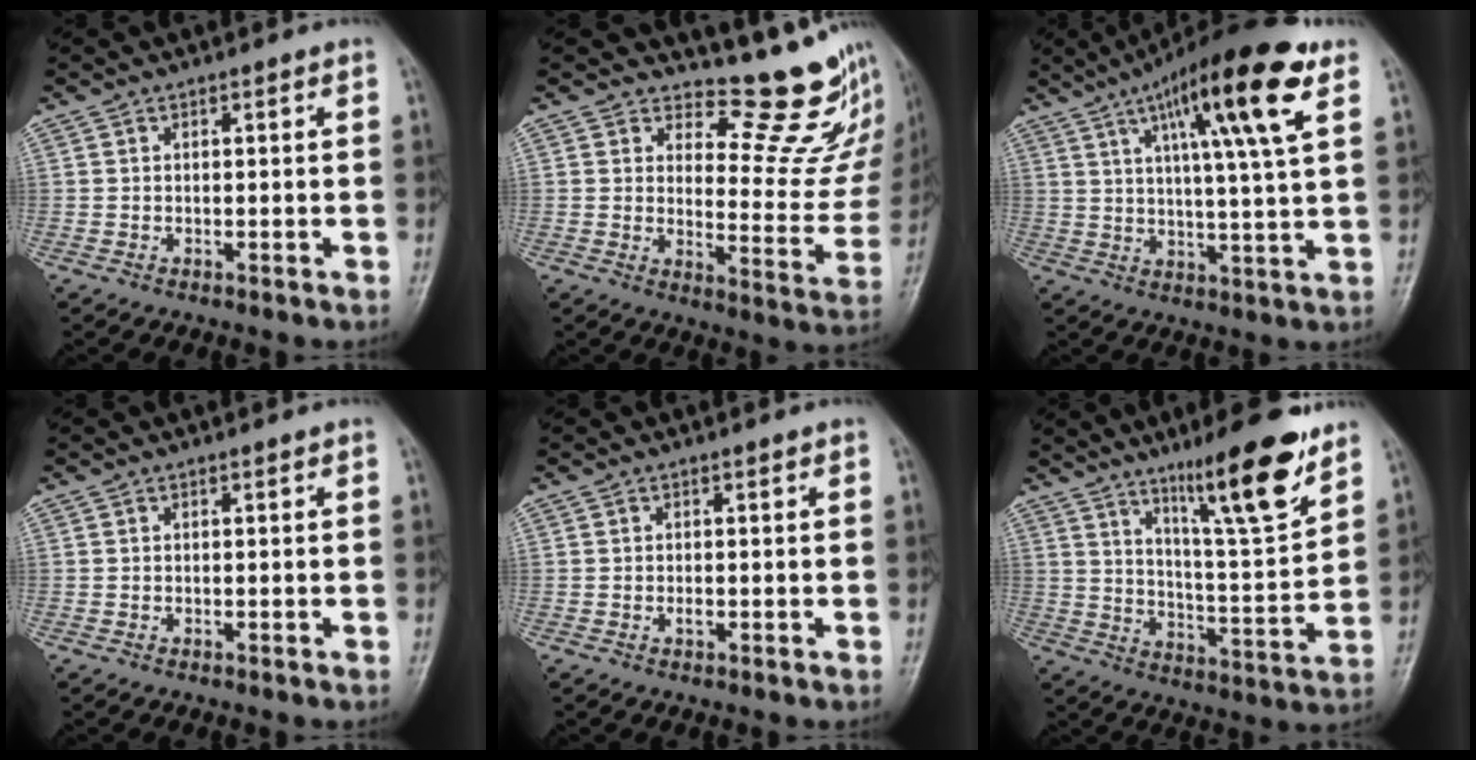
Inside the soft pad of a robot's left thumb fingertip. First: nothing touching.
{"total": 14.6, "force": [13.2, 4.4, 4.5], "torque": [-0.011, -0.148, 0.156]}
{"total": 17.8, "force": [8.3, 2.6, 15.5], "torque": [-0.239, -0.016, 0.126]}
{"total": 0.0}
{"total": 0.7, "force": [0.0, 0.4, 0.6], "torque": [-0.011, -0.001, 0.000]}
{"total": 16.0, "force": [10.7, 2.3, 11.7], "torque": [-0.166, -0.072, 0.177]}